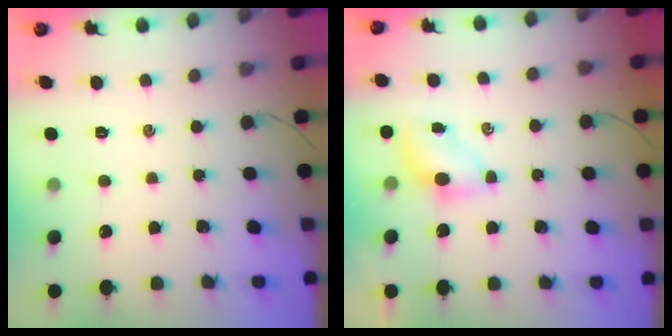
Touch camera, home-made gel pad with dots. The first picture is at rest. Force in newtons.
{"total": 4.6, "press": 4.6, "slide": 0.6}